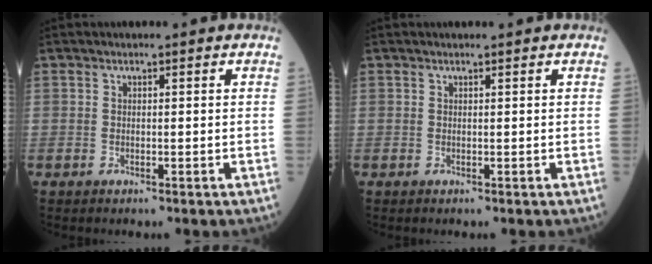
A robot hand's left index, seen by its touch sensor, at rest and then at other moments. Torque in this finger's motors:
{"motor_torque": [0.17, -0.06, -0.02, -0.01]}